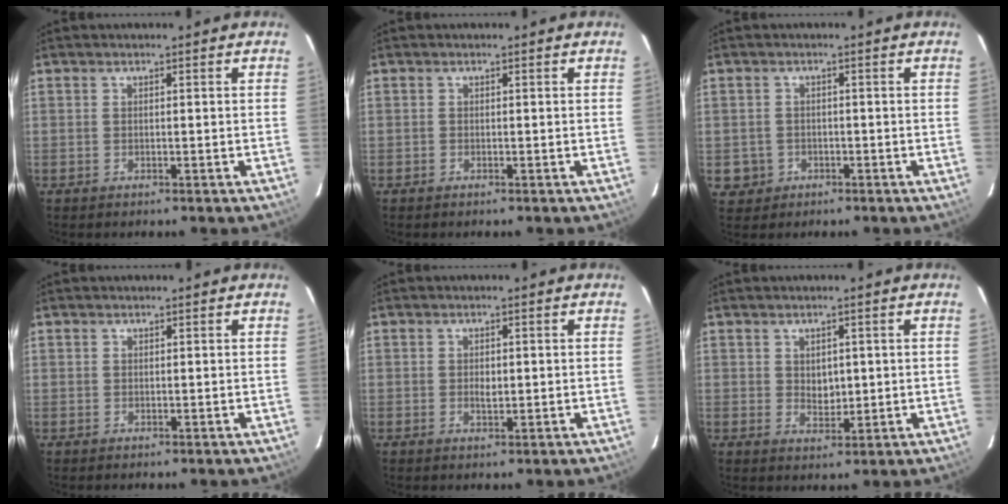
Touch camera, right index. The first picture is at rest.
{"total": 0.0}
{"total": 4.0, "force": [-1.0, 3.8, 0.5], "torque": [-0.019, 0.010, -0.007]}
{"total": 0.6, "force": [0.1, 0.6, -0.1], "torque": [0.004, 0.003, 0.001]}
{"total": 1.9, "force": [-0.1, 1.0, 1.5], "torque": [-0.025, -0.001, -0.001]}
{"total": 3.3, "force": [0.6, 2.5, 2.1], "torque": [-0.030, -0.001, 0.014]}